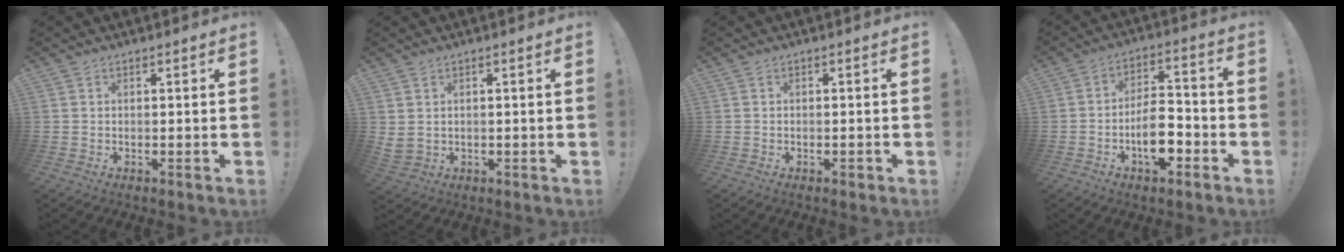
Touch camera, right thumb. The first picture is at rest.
{"total": 2.7, "force": [1.6, 1.7, 1.3], "torque": [-0.019, -0.004, 0.031]}
{"total": 0.8, "force": [-0.4, 0.4, 0.6], "torque": [-0.007, 0.002, -0.006]}
{"total": 10.9, "force": [-4.4, 5.8, 8.1], "torque": [-0.126, 0.025, -0.076]}